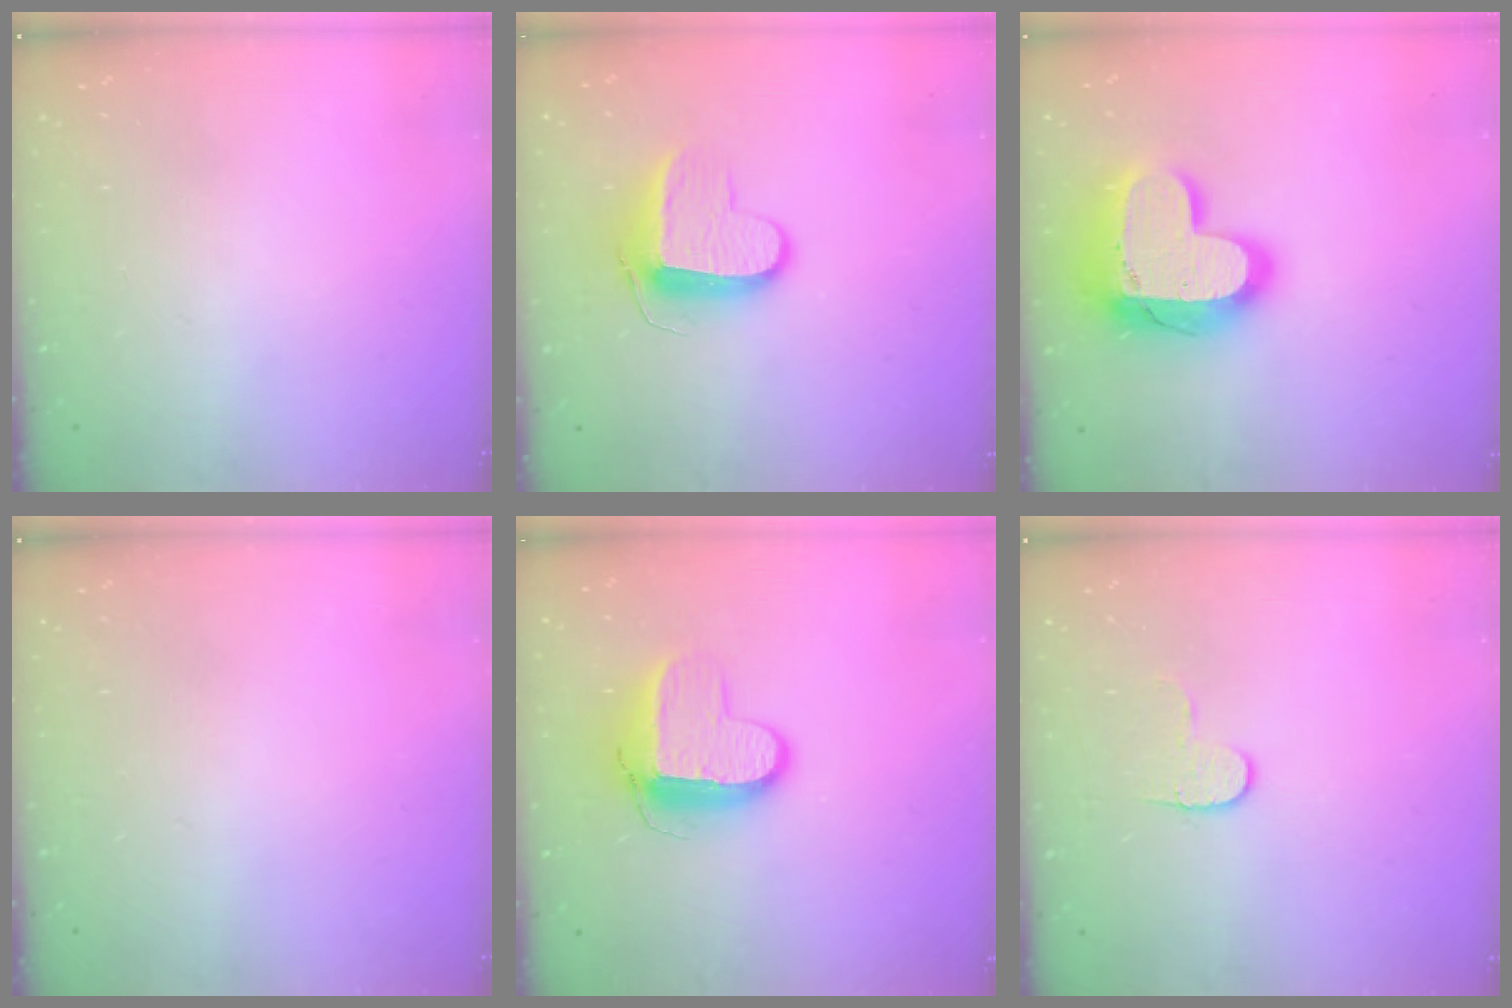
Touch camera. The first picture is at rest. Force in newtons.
{"total": 9.8, "press": 9.8, "slide": 0.1}
{"total": 20.0, "press": 20.0, "slide": 1.6}
{"total": 0.0}
{"total": 10.4, "press": 10.3, "slide": 0.9}
{"total": 4.9, "press": 4.9, "slide": 0.5}